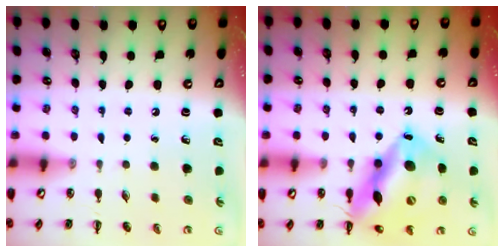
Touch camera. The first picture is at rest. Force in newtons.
{"total": 17.6, "press": 17.3, "slide": 3.1}